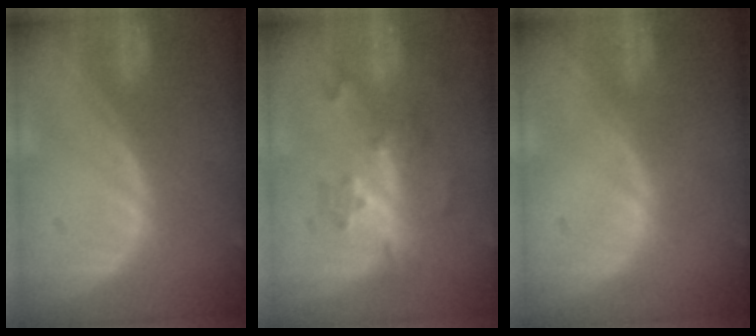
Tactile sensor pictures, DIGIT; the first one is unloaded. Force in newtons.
{"total": 6.1, "press": 5.3, "slide": 2.9}
{"total": 0.0}